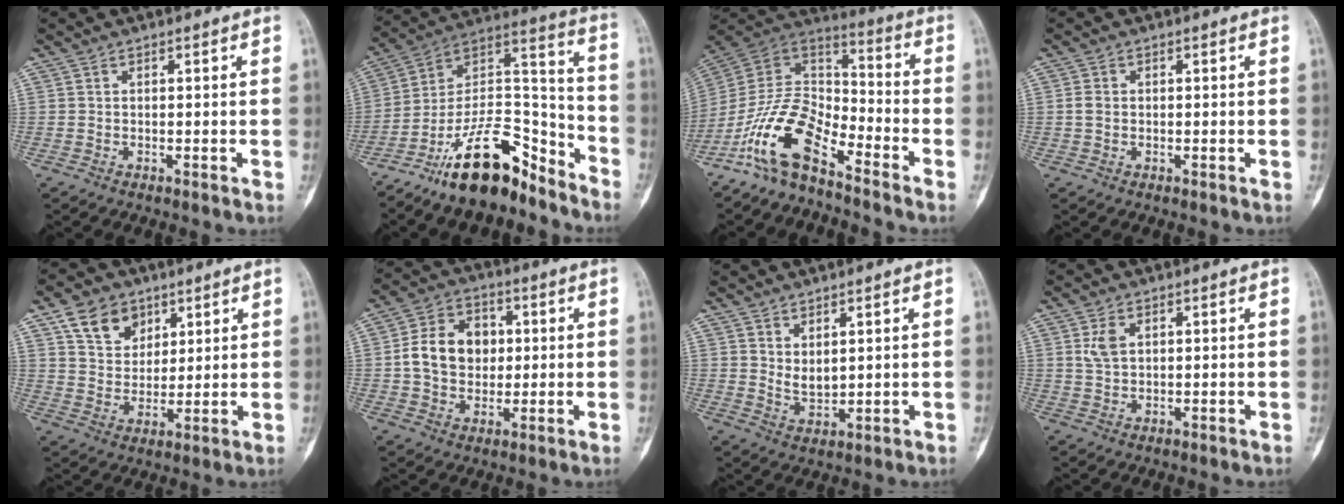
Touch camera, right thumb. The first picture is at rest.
{"total": 19.4, "force": [-14.0, 7.7, 11.1], "torque": [-0.155, 0.120, -0.243]}
{"total": 14.1, "force": [-9.5, 5.8, 8.7], "torque": [-0.152, 0.088, -0.191]}
{"total": 1.6, "force": [0.0, 1.3, 1.0], "torque": [-0.015, 0.002, 0.000]}
{"total": 9.4, "force": [5.2, 6.8, 3.9], "torque": [-0.042, -0.026, 0.098]}
{"total": 12.0, "force": [0.9, 9.3, 7.5], "torque": [-0.099, 0.012, 0.010]}
{"total": 3.9, "force": [1.7, 1.9, 2.9], "torque": [-0.045, -0.023, 0.041]}
{"total": 3.4, "force": [1.2, 2.1, 2.4], "torque": [-0.041, -0.002, 0.027]}